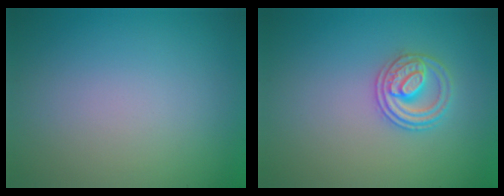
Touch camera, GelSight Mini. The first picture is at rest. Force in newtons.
{"total": 2.6, "press": 2.6, "slide": 0.5}